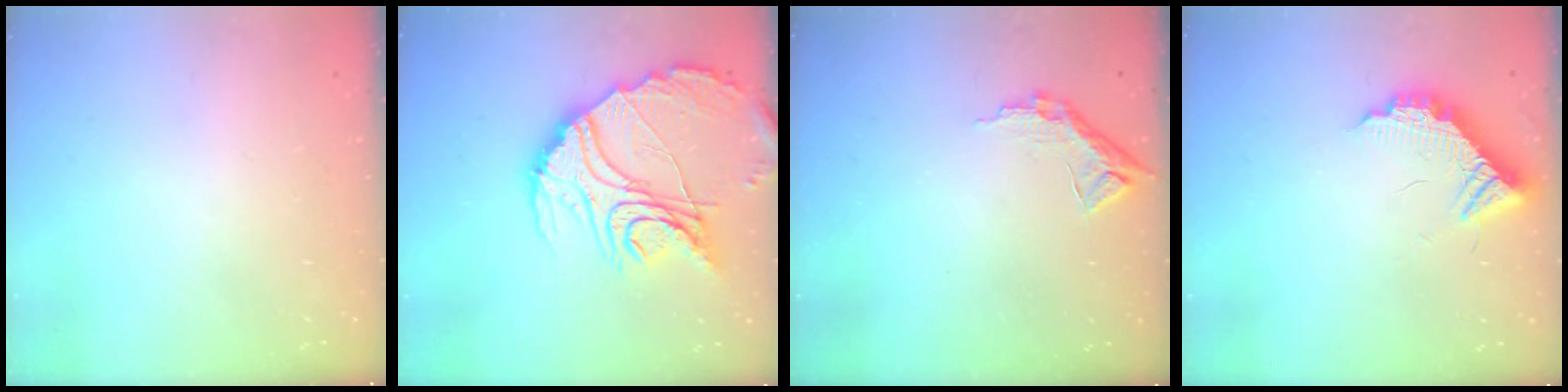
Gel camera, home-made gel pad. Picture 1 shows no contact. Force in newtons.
{"total": 22.4, "press": 22.3, "slide": 1.9}
{"total": 8.9, "press": 8.9, "slide": 0.5}
{"total": 11.3, "press": 11.3, "slide": 0.5}